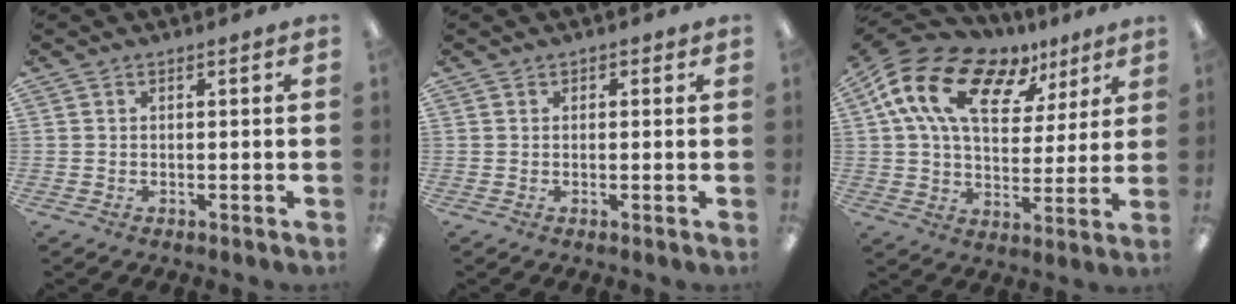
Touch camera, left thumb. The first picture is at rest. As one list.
[{"total": 0.8, "force": [0.4, 0.7, 0.1], "torque": [0.005, 0.000, 0.005]}, {"total": 18.3, "force": [9.5, 10.5, 11.6], "torque": [-0.225, -0.031, 0.172]}]